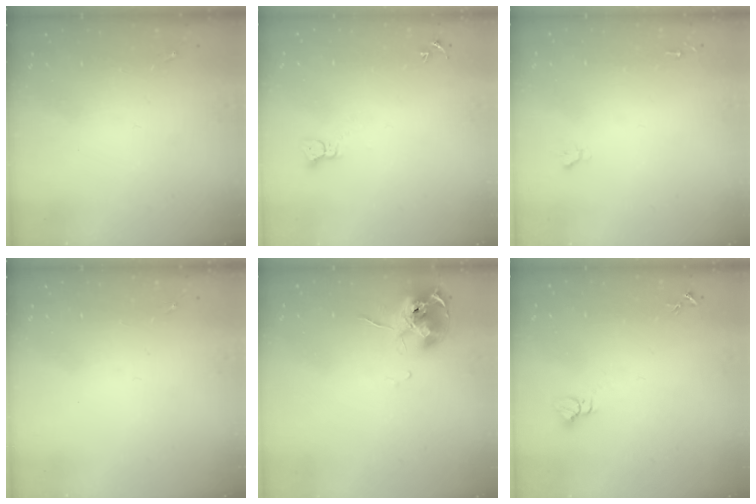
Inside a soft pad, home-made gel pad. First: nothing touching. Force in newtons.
{"total": 2.3, "press": 2.3, "slide": 0.3}
{"total": 1.6, "press": 1.6, "slide": 0.2}
{"total": 0.0}
{"total": 10.6, "press": 10.5, "slide": 0.8}
{"total": 2.8, "press": 2.8, "slide": 0.1}